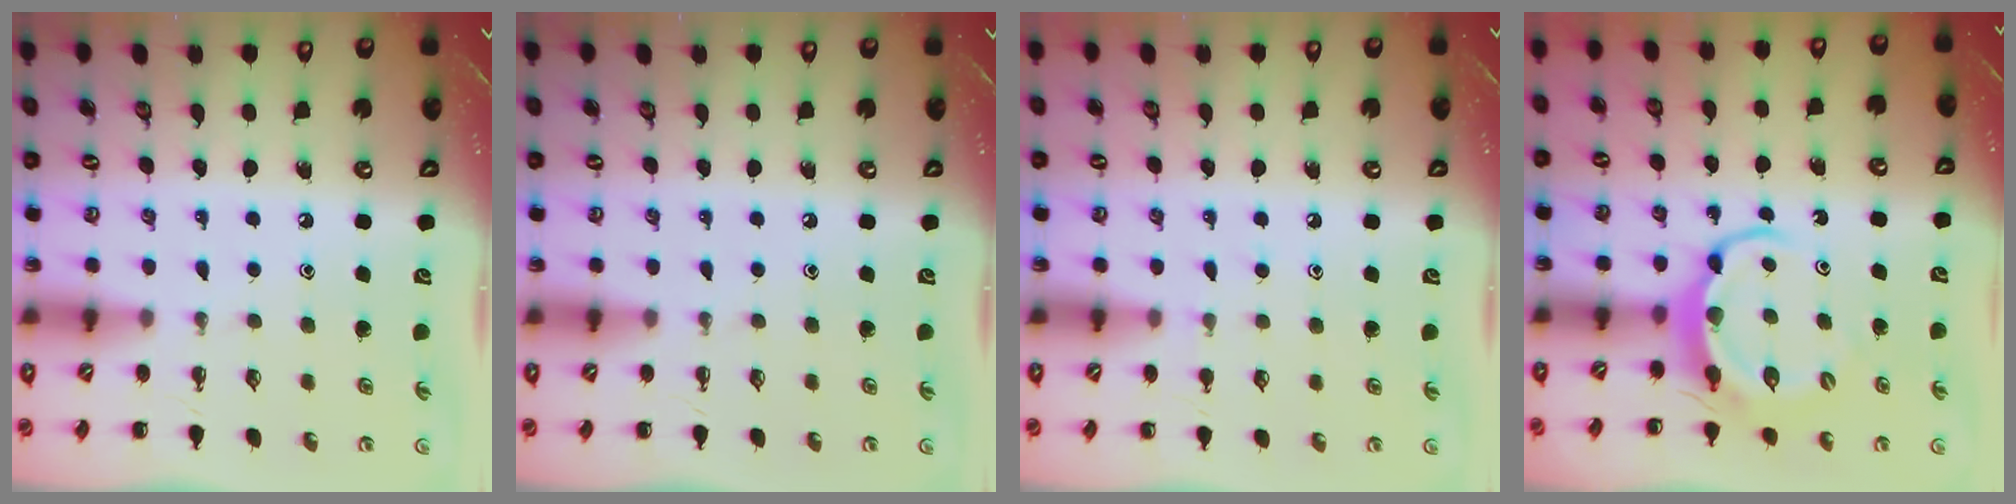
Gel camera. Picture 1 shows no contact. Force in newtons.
{"total": 0.0}
{"total": 4.2, "press": 4.0, "slide": 1.2}
{"total": 5.9, "press": 5.9, "slide": 0.5}